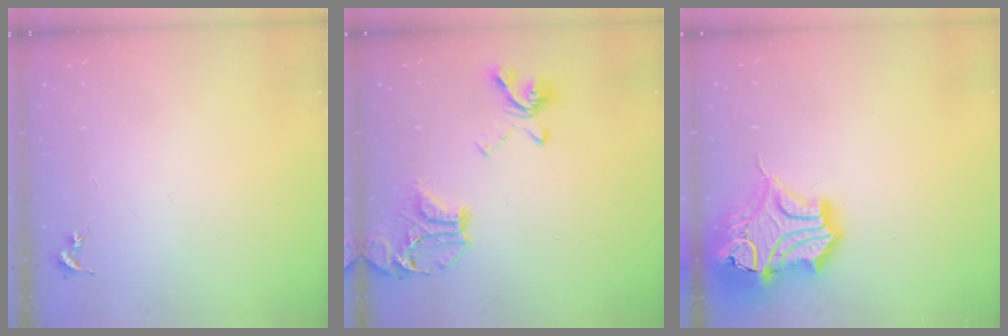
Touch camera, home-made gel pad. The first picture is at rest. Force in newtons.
{"total": 19.6, "press": 19.5, "slide": 2.1}
{"total": 19.2, "press": 18.9, "slide": 3.2}